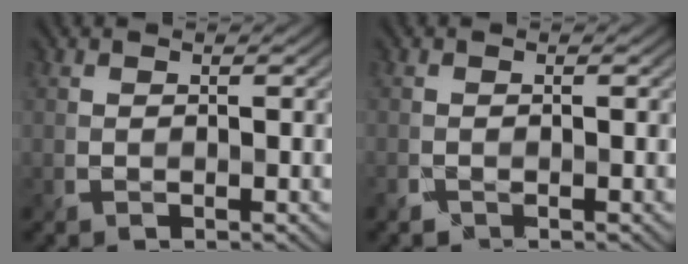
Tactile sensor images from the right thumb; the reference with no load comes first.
{"total": 0.9, "force": [-0.7, 0.4, 0.5], "torque": [-0.014, -0.009, -0.013]}